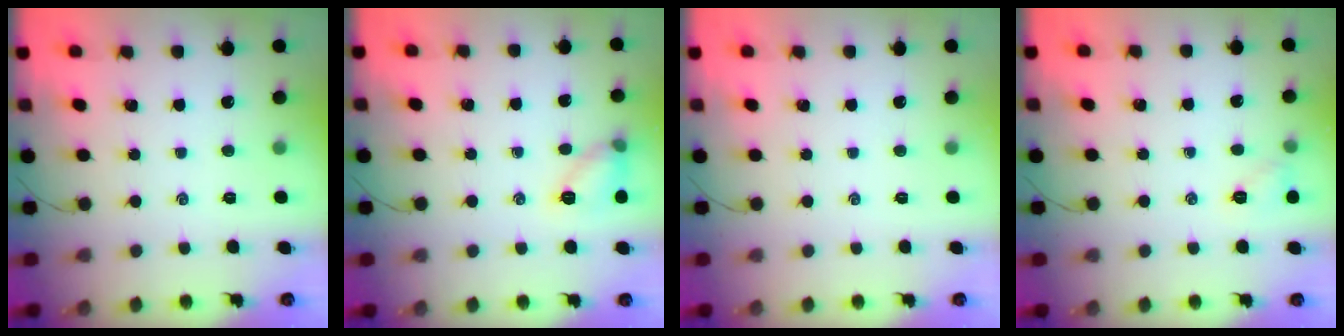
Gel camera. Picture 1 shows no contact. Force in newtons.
{"total": 8.9, "press": 8.9, "slide": 0.6}
{"total": 0.0}
{"total": 5.9, "press": 5.7, "slide": 1.3}